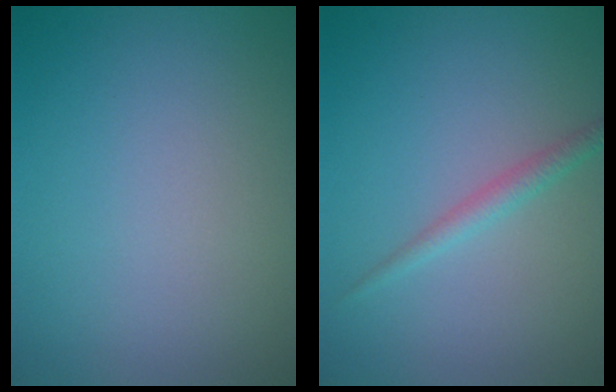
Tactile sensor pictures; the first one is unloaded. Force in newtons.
{"total": 1.5, "press": 1.5, "slide": 0.0}